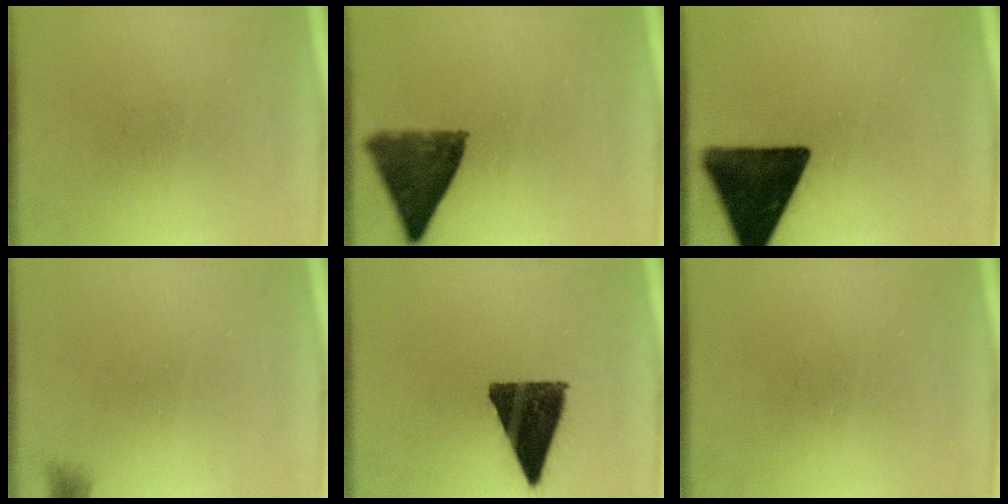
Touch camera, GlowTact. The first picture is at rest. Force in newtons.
{"total": 9.7}
{"total": 16.0}
{"total": 1.2}
{"total": 13.0}
{"total": 0.0}